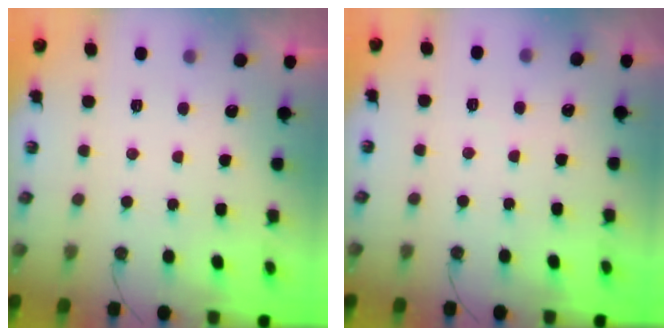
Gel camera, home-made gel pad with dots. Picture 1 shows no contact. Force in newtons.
{"total": 2.7, "press": 2.7, "slide": 0.4}